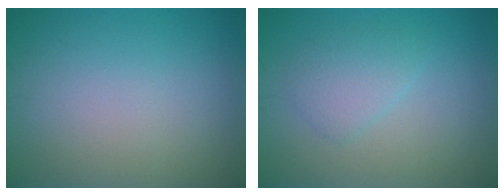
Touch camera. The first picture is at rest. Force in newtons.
{"total": 2.3, "press": 2.3, "slide": 0.0}